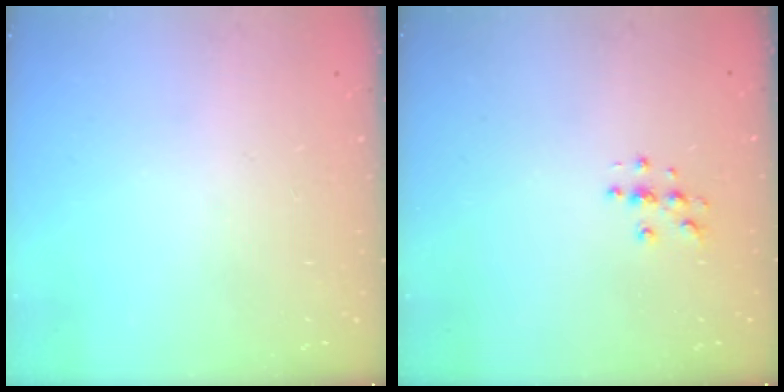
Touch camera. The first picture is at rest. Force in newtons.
{"total": 4.6, "press": 4.6, "slide": 0.4}